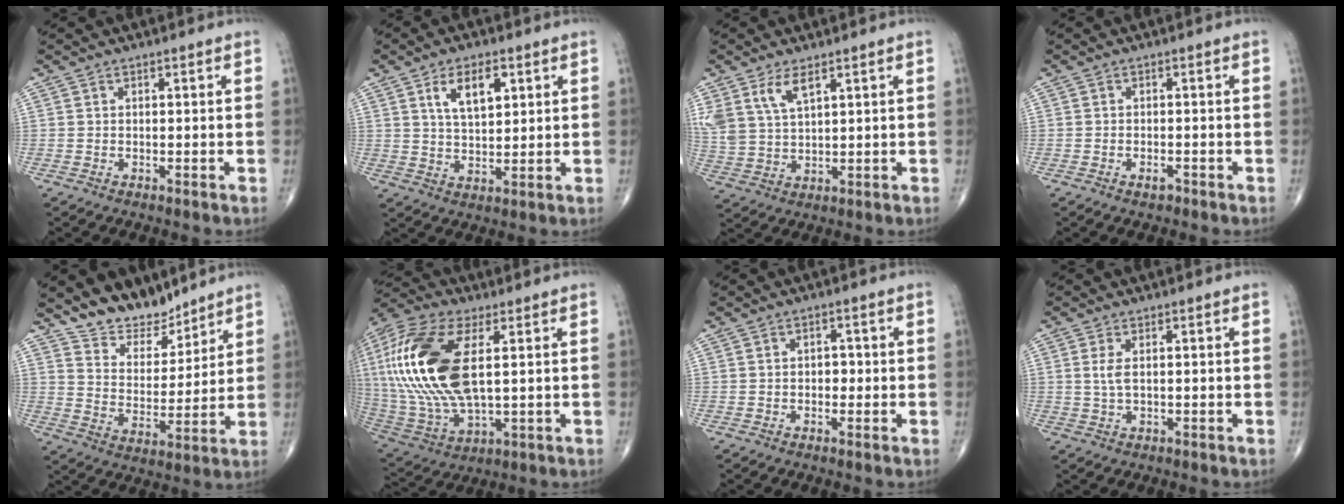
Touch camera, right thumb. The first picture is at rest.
{"total": 7.7, "force": [3.3, 3.8, 5.8], "torque": [-0.088, -0.016, 0.061]}
{"total": 7.3, "force": [4.3, 3.2, 4.9], "torque": [-0.101, -0.015, 0.095]}
{"total": 1.4, "force": [-1.0, 0.6, 0.8], "torque": [-0.013, 0.002, -0.016]}
{"total": 10.6, "force": [9.1, 4.8, 2.7], "torque": [-0.011, -0.075, 0.168]}
{"total": 24.9, "force": [4.4, 11.6, 21.6], "torque": [-0.483, -0.008, 0.085]}
{"total": 2.1, "force": [-0.2, 1.5, 1.4], "torque": [-0.010, 0.004, -0.006]}
{"total": 2.6, "force": [0.5, 1.0, 2.3], "torque": [-0.056, 0.002, 0.016]}